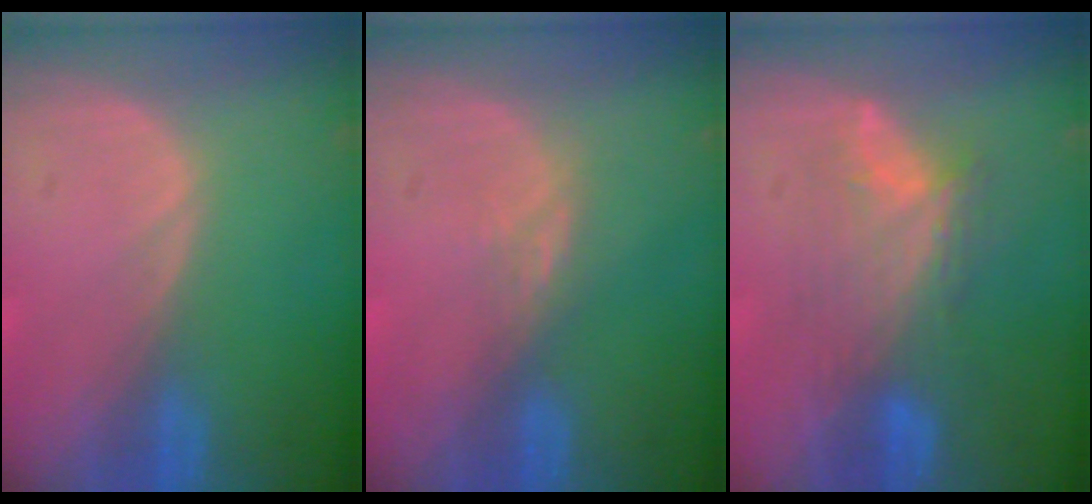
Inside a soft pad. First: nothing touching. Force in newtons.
{"total": 2.4, "press": 1.9, "slide": 1.4}
{"total": 7.3, "press": 7.1, "slide": 1.8}